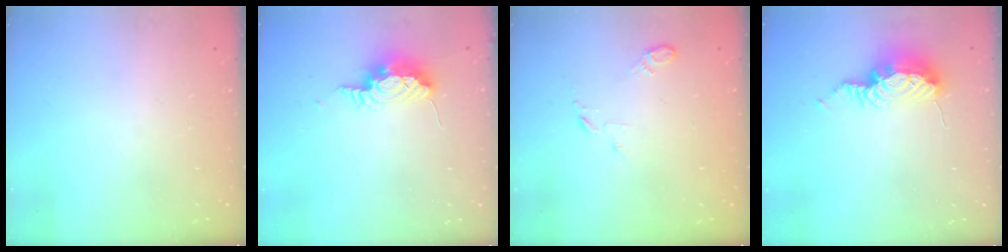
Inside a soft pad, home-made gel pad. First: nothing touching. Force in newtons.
{"total": 9.6, "press": 9.0, "slide": 3.6}
{"total": 4.1, "press": 4.0, "slide": 0.9}
{"total": 8.7, "press": 8.6, "slide": 1.1}